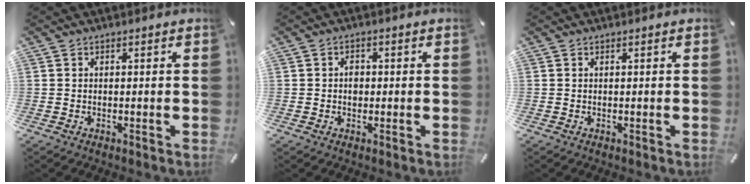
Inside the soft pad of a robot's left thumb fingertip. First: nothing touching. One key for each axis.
{"total": 2.0, "fx": -0.1, "fy": 1.6, "fz": 1.2, "tx": -0.017, "ty": 0.002, "tz": -0.006}
{"total": 0.0}